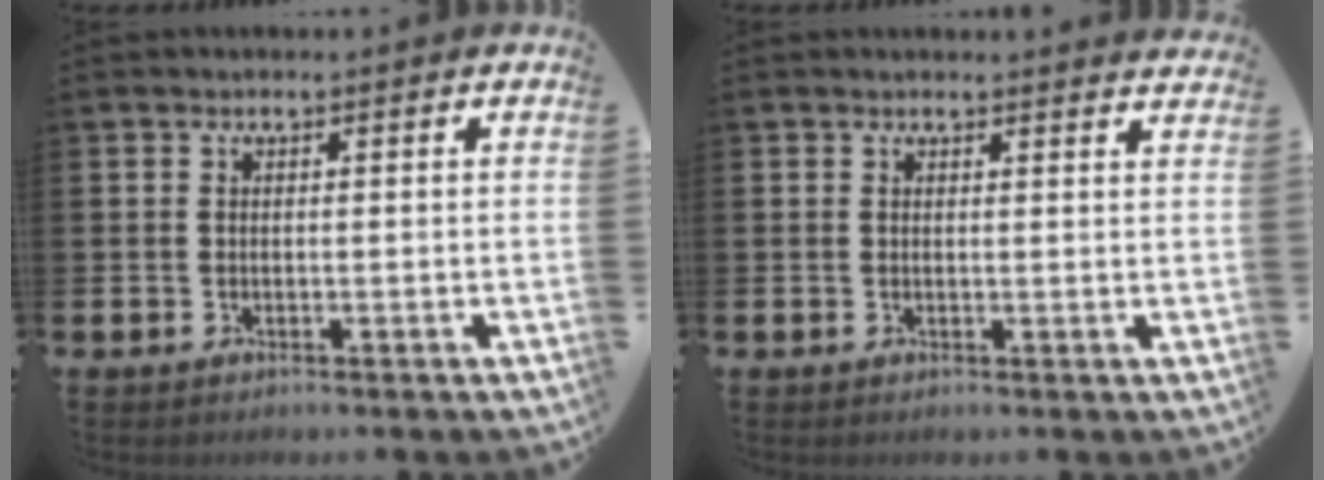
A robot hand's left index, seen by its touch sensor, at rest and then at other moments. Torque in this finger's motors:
{"motor_torque": [0.49, -1.65, 0.16, 0.02]}